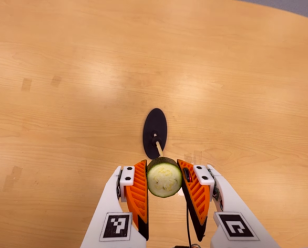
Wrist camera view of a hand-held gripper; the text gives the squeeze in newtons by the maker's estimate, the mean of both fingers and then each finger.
{"total": 11.0, "left": 10.3, "right": 11.7}